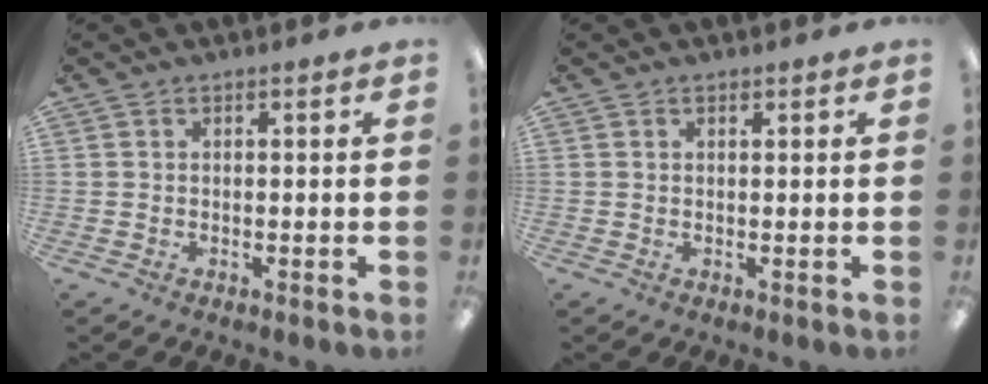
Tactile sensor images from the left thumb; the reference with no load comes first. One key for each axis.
{"total": 0.6, "fx": 0.5, "fy": 0.2, "fz": 0.2, "tx": 0.003, "ty": -0.002, "tz": 0.007}